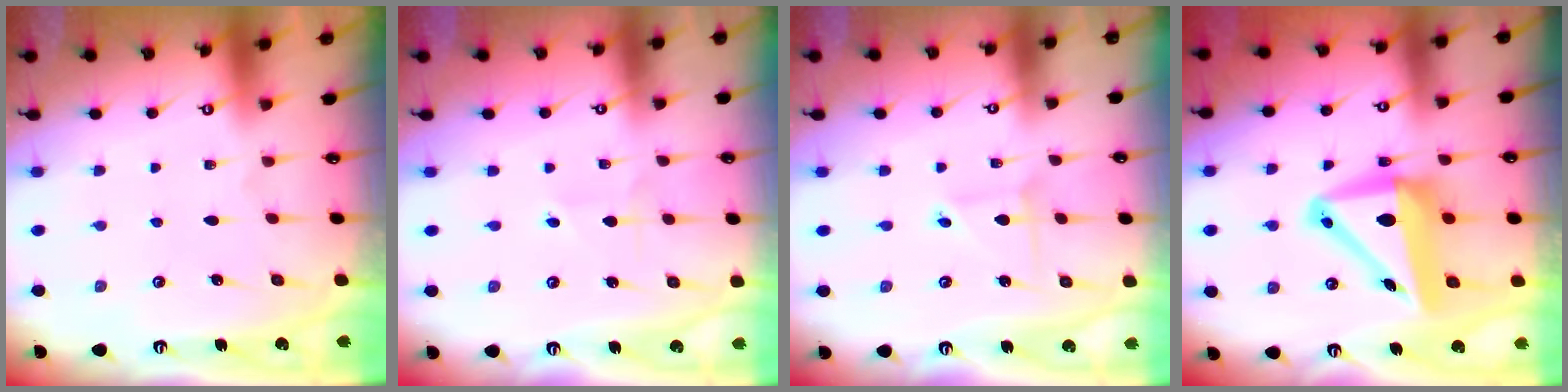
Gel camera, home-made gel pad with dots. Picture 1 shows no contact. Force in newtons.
{"total": 1.3, "press": 1.3, "slide": 0.1}
{"total": 2.3, "press": 2.3, "slide": 0.0}
{"total": 12.5, "press": 12.3, "slide": 2.5}